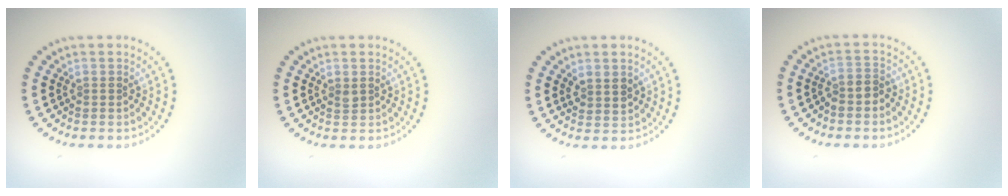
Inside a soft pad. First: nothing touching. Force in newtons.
{"total": 0.6, "press": 0.5, "slide": 0.2}
{"total": 1.9, "press": 1.7, "slide": 0.8}
{"total": 1.5, "press": 1.1, "slide": 1.0}